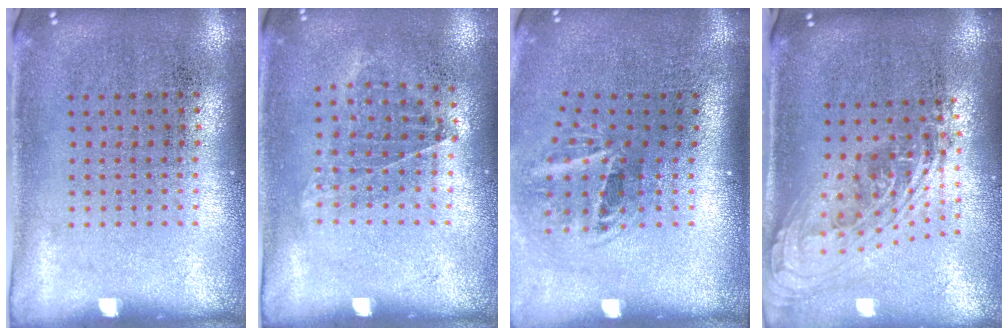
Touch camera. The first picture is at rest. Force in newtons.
{"total": 0.9, "press": 0.8, "slide": 0.5}
{"total": 2.0, "press": 1.2, "slide": 1.6}
{"total": 2.2, "press": 1.7, "slide": 1.5}